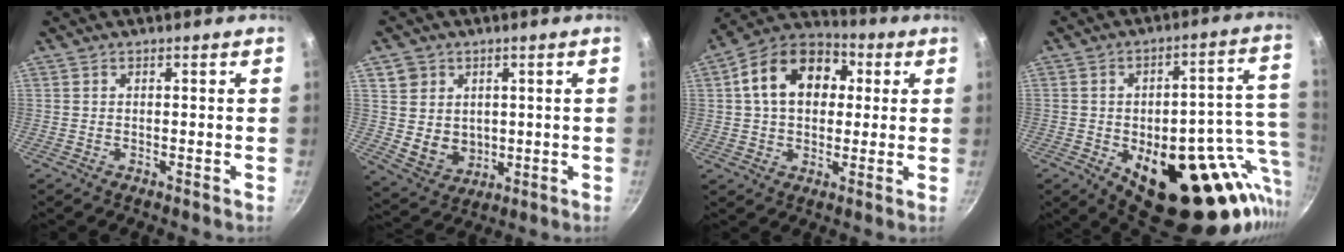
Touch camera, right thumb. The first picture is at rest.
{"total": 8.0, "force": [1.4, 7.2, 3.0], "torque": [-0.030, -0.009, 0.040]}
{"total": 16.4, "force": [3.4, 11.8, 10.8], "torque": [-0.152, 0.028, 0.039]}
{"total": 26.8, "force": [-5.9, 13.0, 22.8], "torque": [-0.252, -0.003, -0.063]}